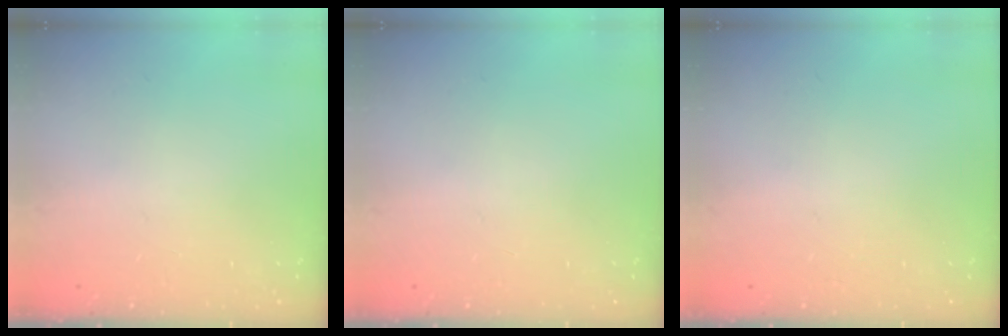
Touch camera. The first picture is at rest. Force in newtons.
{"total": 0.0}
{"total": 0.0}